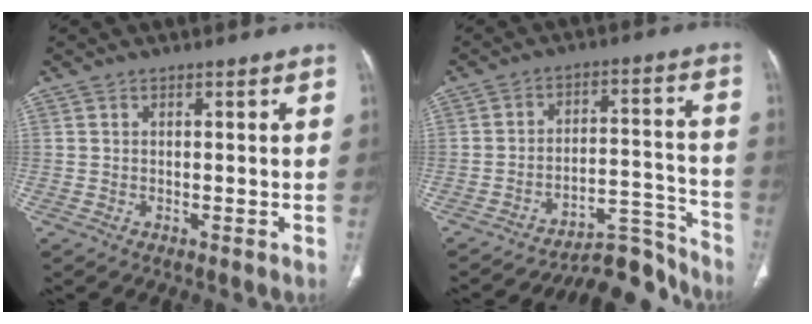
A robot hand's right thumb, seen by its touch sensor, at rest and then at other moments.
{"total": 10.6, "force": [-10.5, 1.4, 0.5], "torque": [0.016, 0.120, -0.165]}